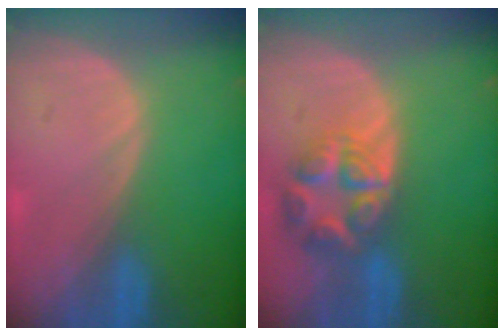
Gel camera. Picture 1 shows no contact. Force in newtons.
{"total": 7.7, "press": 6.7, "slide": 3.7}